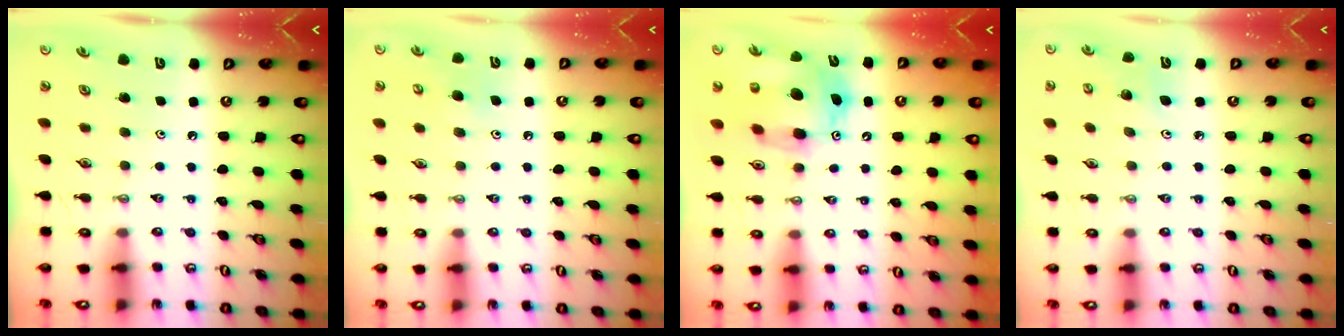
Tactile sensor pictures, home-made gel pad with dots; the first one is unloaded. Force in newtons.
{"total": 6.4, "press": 6.4, "slide": 0.7}
{"total": 13.1, "press": 13.1, "slide": 0.8}
{"total": 4.7, "press": 4.7, "slide": 0.7}